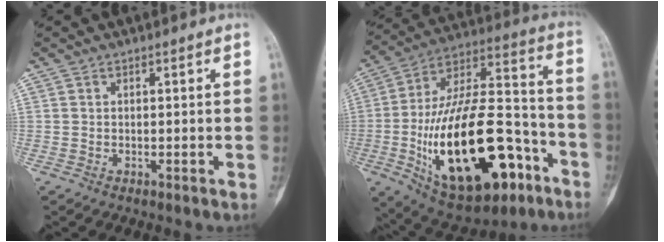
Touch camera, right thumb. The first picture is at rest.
{"total": 32.0, "force": [-11.2, 15.0, 26.0], "torque": [-0.459, 0.049, -0.162]}